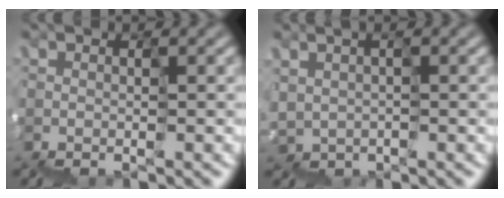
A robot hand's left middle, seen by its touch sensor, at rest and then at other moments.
{"total": 3.3, "force": [2.1, -0.4, -2.5], "torque": [0.038, 0.022, 0.046]}